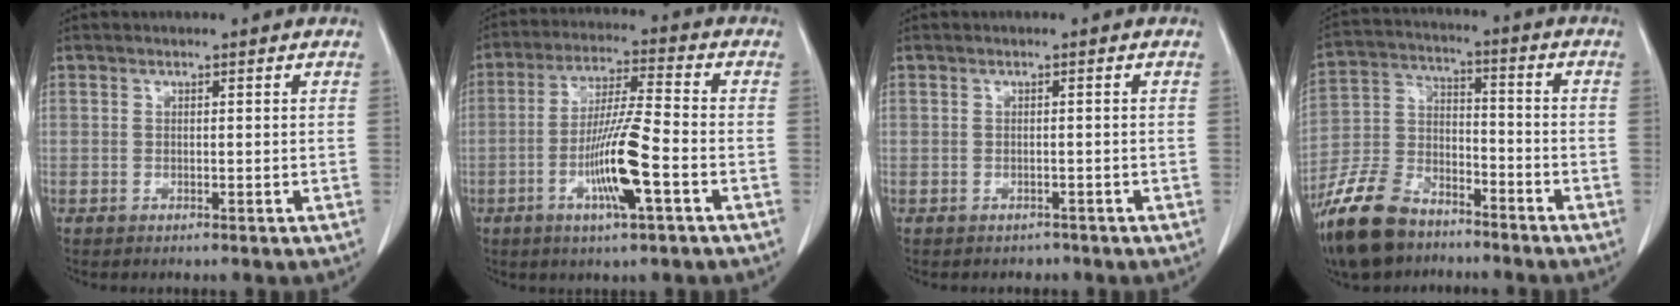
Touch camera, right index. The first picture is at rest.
{"total": 10.8, "force": [-3.7, 0.4, 10.2], "torque": [-0.195, -0.008, -0.070]}
{"total": 1.4, "force": [-1.2, 0.8, 0.0], "torque": [-0.005, 0.000, -0.018]}
{"total": 13.6, "force": [-10.3, 6.2, 6.2], "torque": [-0.143, -0.004, -0.195]}